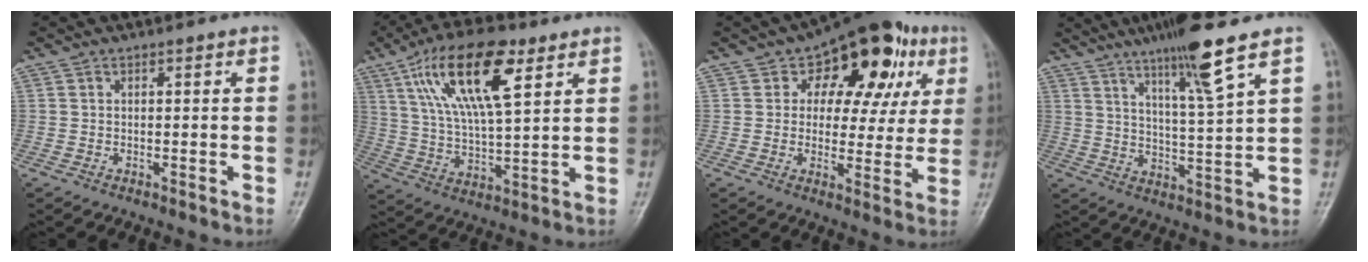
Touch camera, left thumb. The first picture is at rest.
{"total": 17.4, "force": [8.0, 6.4, 14.0], "torque": [-0.241, -0.016, 0.146]}
{"total": 17.2, "force": [7.3, 10.8, 11.2], "torque": [-0.076, -0.004, 0.093]}
{"total": 11.5, "force": [7.3, 0.3, 8.8], "torque": [-0.151, -0.043, 0.128]}